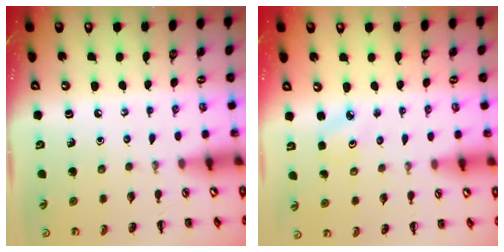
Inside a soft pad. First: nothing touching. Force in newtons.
{"total": 2.7, "press": 2.6, "slide": 0.8}